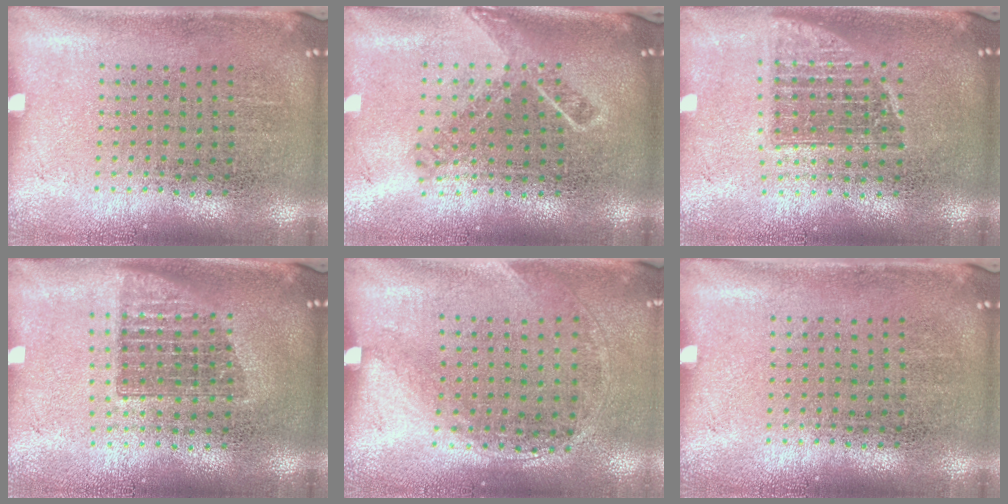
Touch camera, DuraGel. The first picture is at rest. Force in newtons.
{"total": 1.7, "press": 1.2, "slide": 1.1}
{"total": 1.3, "press": 1.1, "slide": 0.8}
{"total": 1.4, "press": 1.2, "slide": 0.8}
{"total": 1.4, "press": 0.9, "slide": 1.0}
{"total": 0.0}